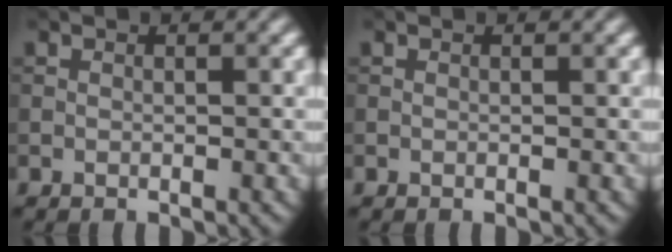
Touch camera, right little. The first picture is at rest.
{"total": 0.0}